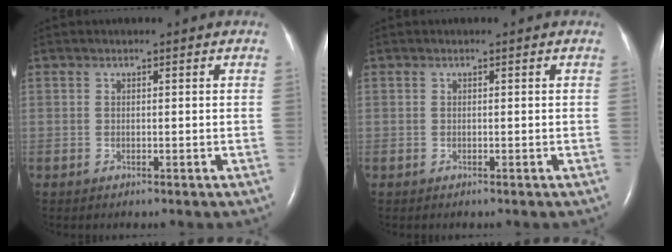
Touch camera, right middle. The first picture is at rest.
{"total": 0.0}